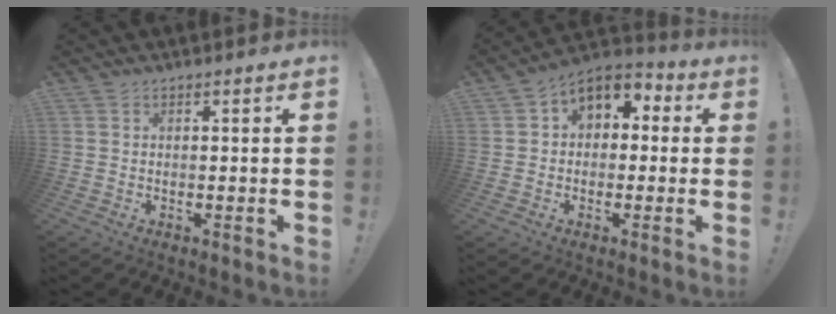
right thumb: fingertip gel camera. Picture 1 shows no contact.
{"total": 7.2, "force": [2.0, 5.8, 3.8], "torque": [-0.060, 0.000, 0.045]}